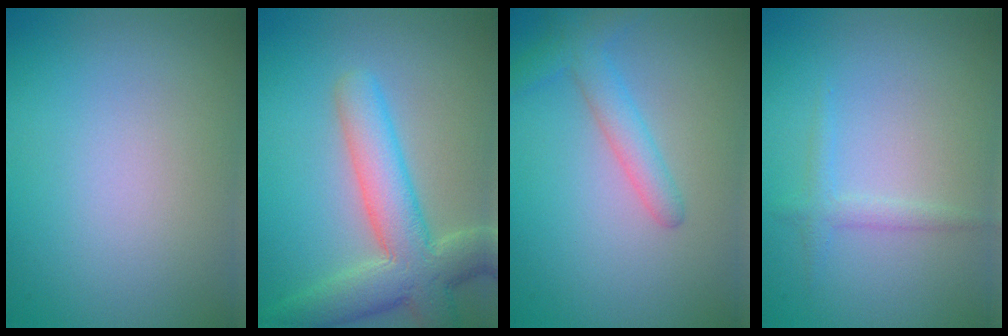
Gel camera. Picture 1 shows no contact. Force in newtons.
{"total": 7.4, "press": 7.4, "slide": 0.8}
{"total": 2.8, "press": 2.7, "slide": 0.2}
{"total": 1.3, "press": 1.3, "slide": 0.1}